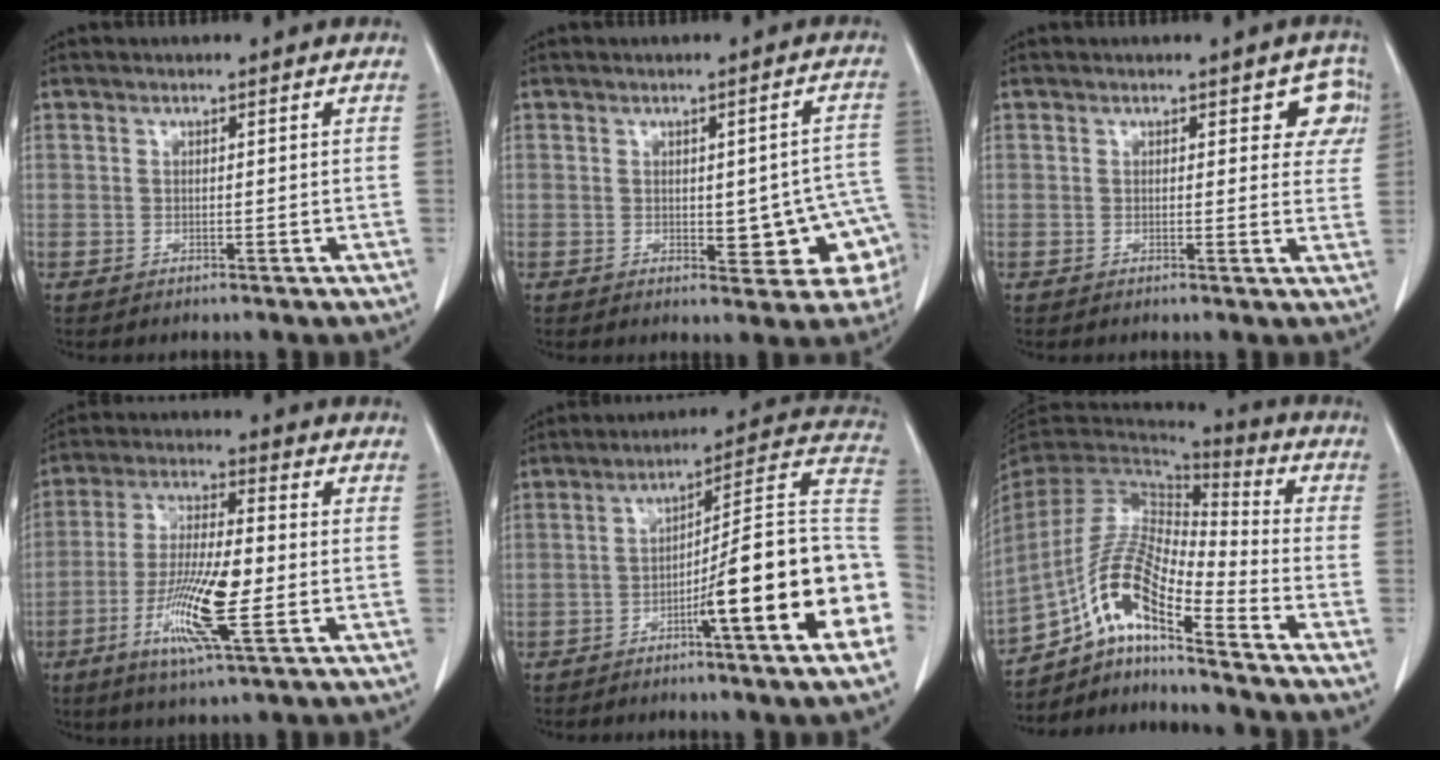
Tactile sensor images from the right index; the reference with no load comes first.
{"total": 9.7, "force": [-1.7, 3.8, 8.7], "torque": [-0.080, 0.018, -0.013]}
{"total": 4.7, "force": [2.1, 2.6, 3.3], "torque": [-0.008, 0.004, 0.014]}
{"total": 12.6, "force": [-3.7, 1.5, 12.0], "torque": [-0.232, -0.014, -0.071]}
{"total": 19.3, "force": [-6.2, 0.3, 18.3], "torque": [-0.183, 0.024, -0.090]}
{"total": 14.7, "force": [-8.5, 2.6, 11.7], "torque": [-0.239, 0.008, -0.157]}